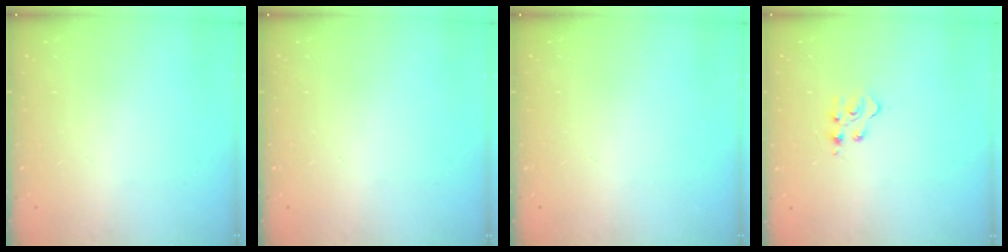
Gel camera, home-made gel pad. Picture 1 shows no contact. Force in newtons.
{"total": 0.0}
{"total": 0.0}
{"total": 4.0, "press": 3.9, "slide": 0.6}